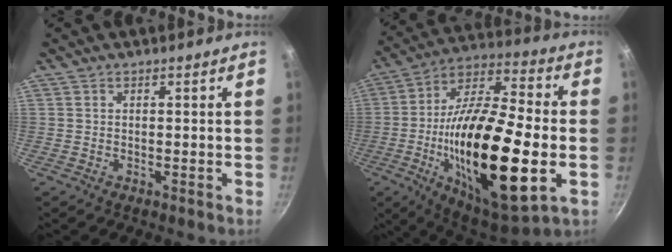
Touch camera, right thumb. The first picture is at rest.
{"total": 31.5, "force": [-6.2, 11.2, 28.7], "torque": [-0.497, 0.014, -0.102]}